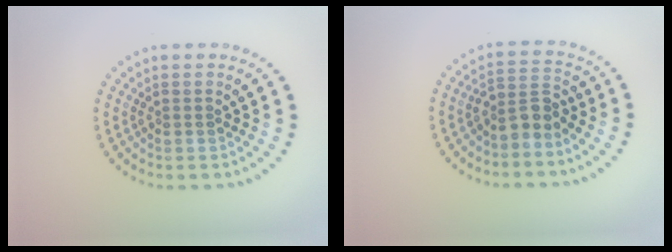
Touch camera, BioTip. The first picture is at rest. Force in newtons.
{"total": 2.6, "press": 2.0, "slide": 1.6}